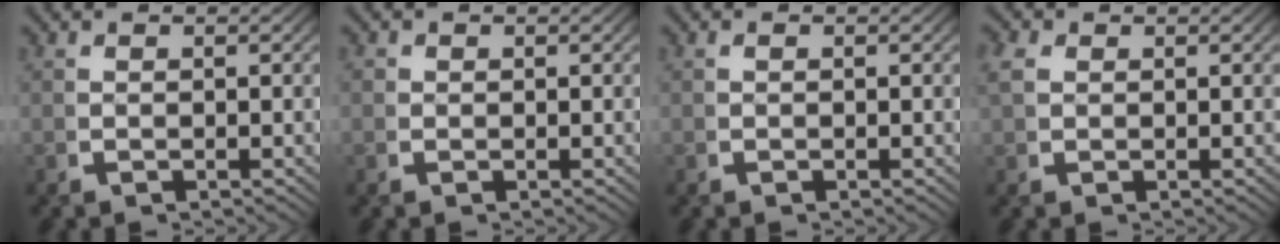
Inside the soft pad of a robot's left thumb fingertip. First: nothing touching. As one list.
[{"total": 0.9, "force": [0.1, 0.8, 0.1], "torque": [-0.008, -0.008, 0.003]}, {"total": 0.0}, {"total": 1.5, "force": [0.8, 1.1, 0.7], "torque": [-0.019, -0.003, 0.019]}]